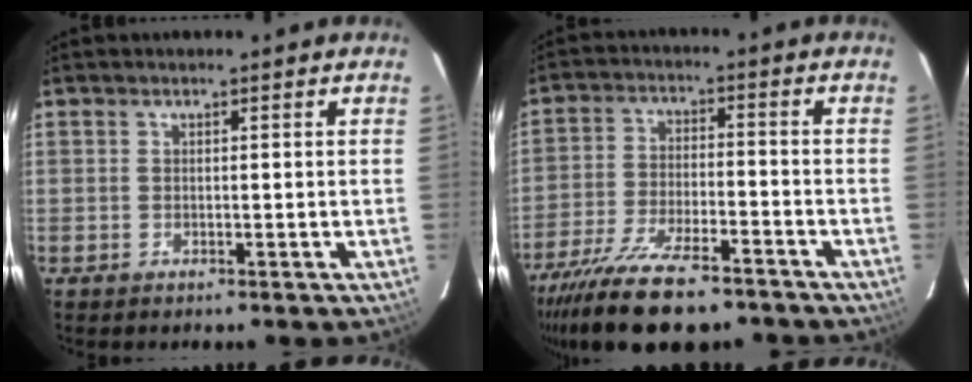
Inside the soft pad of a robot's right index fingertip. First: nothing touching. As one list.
[{"total": 18.4, "force": [-14.6, 5.2, 10.0], "torque": [-0.206, -0.039, -0.240]}]